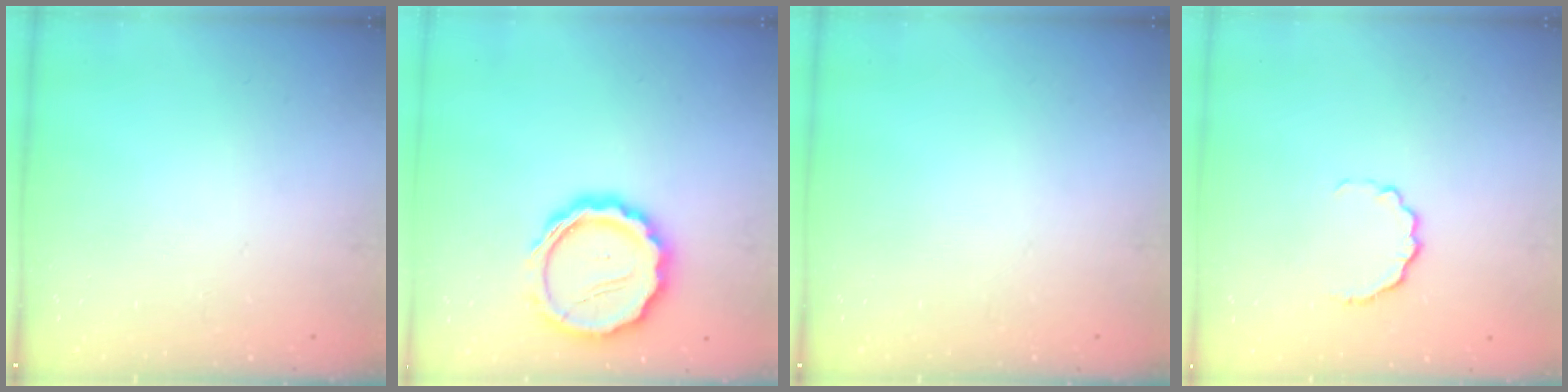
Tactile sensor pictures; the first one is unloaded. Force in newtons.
{"total": 16.7, "press": 16.4, "slide": 3.3}
{"total": 0.0}
{"total": 4.7, "press": 4.5, "slide": 1.1}